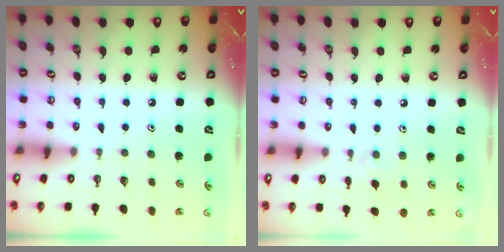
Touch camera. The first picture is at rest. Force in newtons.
{"total": 2.6, "press": 2.5, "slide": 0.5}